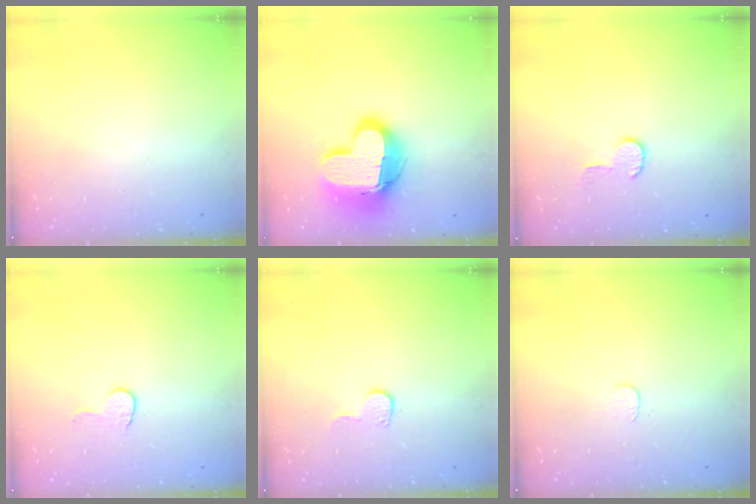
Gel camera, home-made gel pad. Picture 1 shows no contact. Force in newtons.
{"total": 17.0, "press": 17.0, "slide": 1.2}
{"total": 5.9, "press": 5.9, "slide": 0.4}
{"total": 4.6, "press": 4.6, "slide": 0.4}
{"total": 6.4, "press": 6.4, "slide": 0.5}
{"total": 3.0, "press": 3.0, "slide": 0.3}